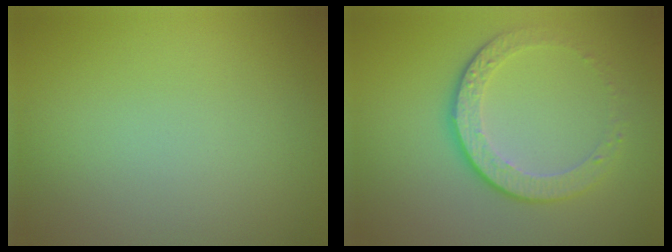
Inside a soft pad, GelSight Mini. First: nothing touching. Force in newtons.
{"total": 4.3, "press": 3.0, "slide": 3.1}